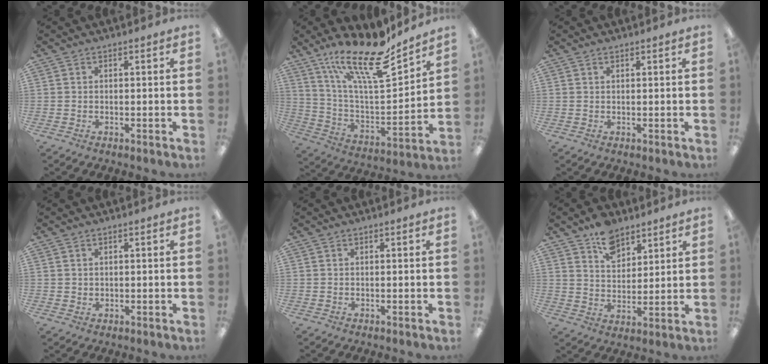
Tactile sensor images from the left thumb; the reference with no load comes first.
{"total": 21.7, "force": [16.0, 5.9, 13.3], "torque": [-0.242, -0.107, 0.273]}
{"total": 0.7, "force": [0.4, 0.2, 0.4], "torque": [-0.010, 0.002, 0.008]}
{"total": 1.2, "force": [0.6, 1.0, 0.1], "torque": [-0.004, 0.003, 0.010]}
{"total": 0.0}
{"total": 9.2, "force": [6.6, 5.4, 3.4], "torque": [-0.051, -0.035, 0.120]}